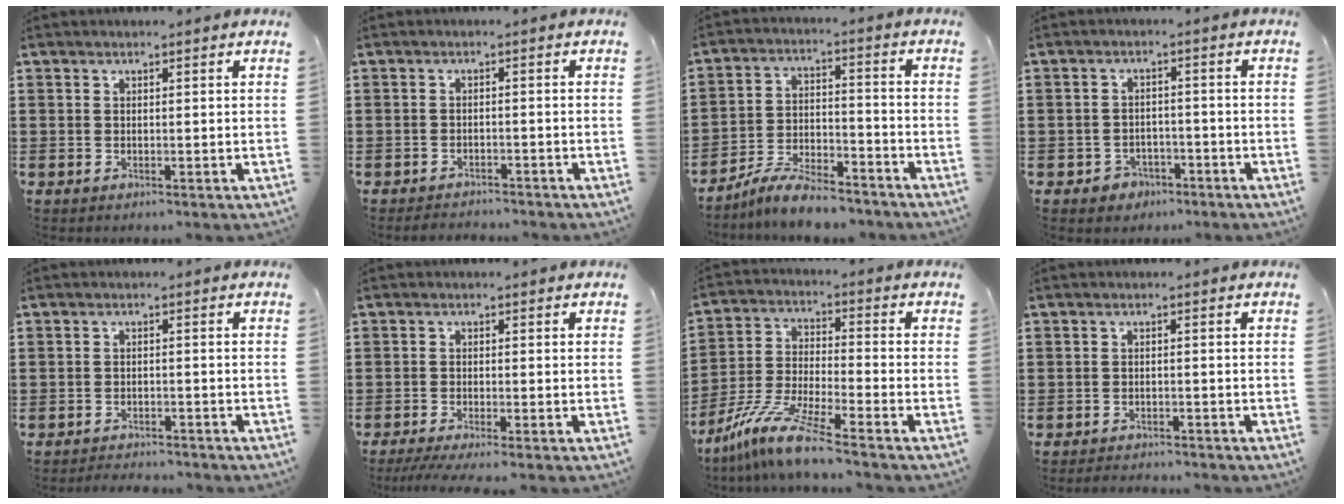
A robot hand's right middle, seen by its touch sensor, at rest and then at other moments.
{"total": 1.9, "force": [-1.8, 0.2, 0.0], "torque": [-0.006, 0.000, -0.040]}
{"total": 7.2, "force": [-6.7, 1.2, 2.5], "torque": [-0.053, 0.009, -0.130]}
{"total": 2.5, "force": [-2.1, 1.4, 0.2], "torque": [-0.012, 0.003, -0.047]}
{"total": 1.9, "force": [-1.9, 0.2, 0.0], "torque": [-0.006, 0.001, -0.040]}
{"total": 1.9, "force": [-1.4, -0.1, 1.2], "torque": [-0.027, -0.003, -0.030]}
{"total": 9.5, "force": [-7.9, 0.1, 5.3], "torque": [-0.120, -0.005, -0.162]}
{"total": 1.6, "force": [-1.6, 0.2, 0.0], "torque": [-0.005, 0.002, -0.033]}